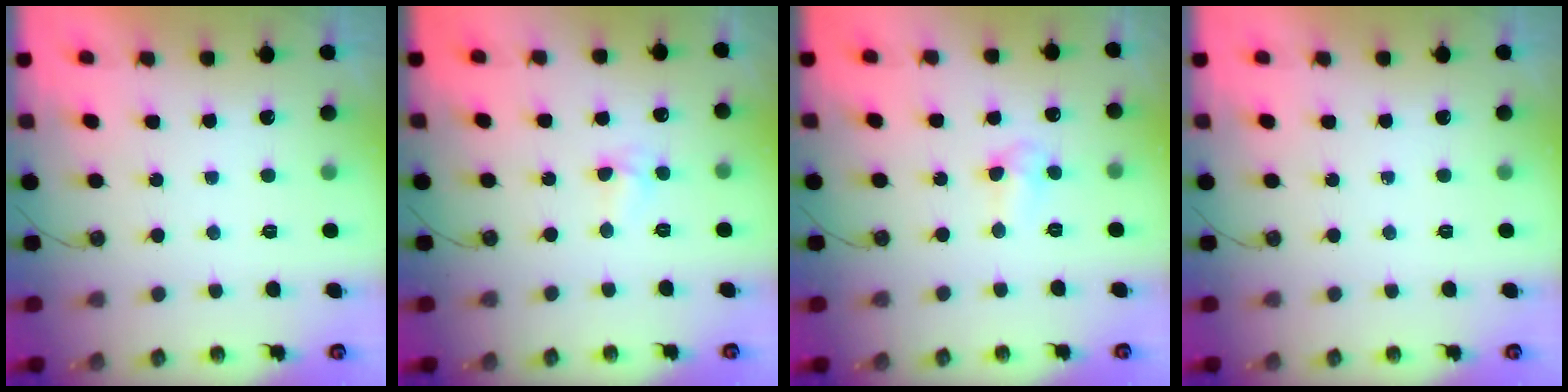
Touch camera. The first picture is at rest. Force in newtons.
{"total": 4.7, "press": 4.7, "slide": 0.5}
{"total": 3.5, "press": 3.5, "slide": 0.7}
{"total": 0.0}